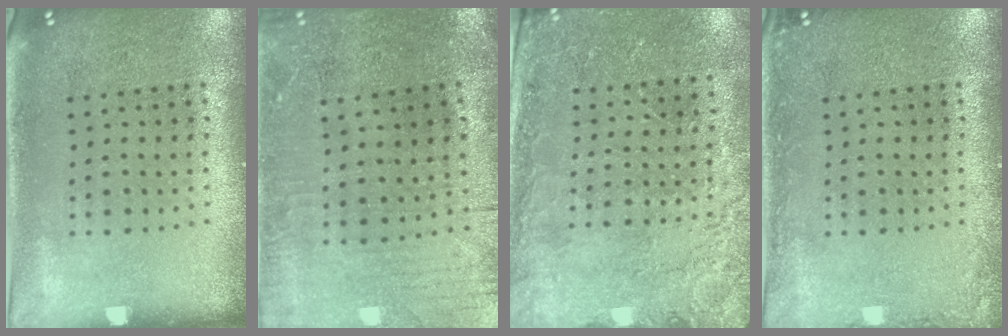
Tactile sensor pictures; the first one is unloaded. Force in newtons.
{"total": 0.7, "press": 0.5, "slide": 0.5}
{"total": 2.4, "press": 2.4, "slide": 0.6}
{"total": 1.3, "press": 1.3, "slide": 0.1}